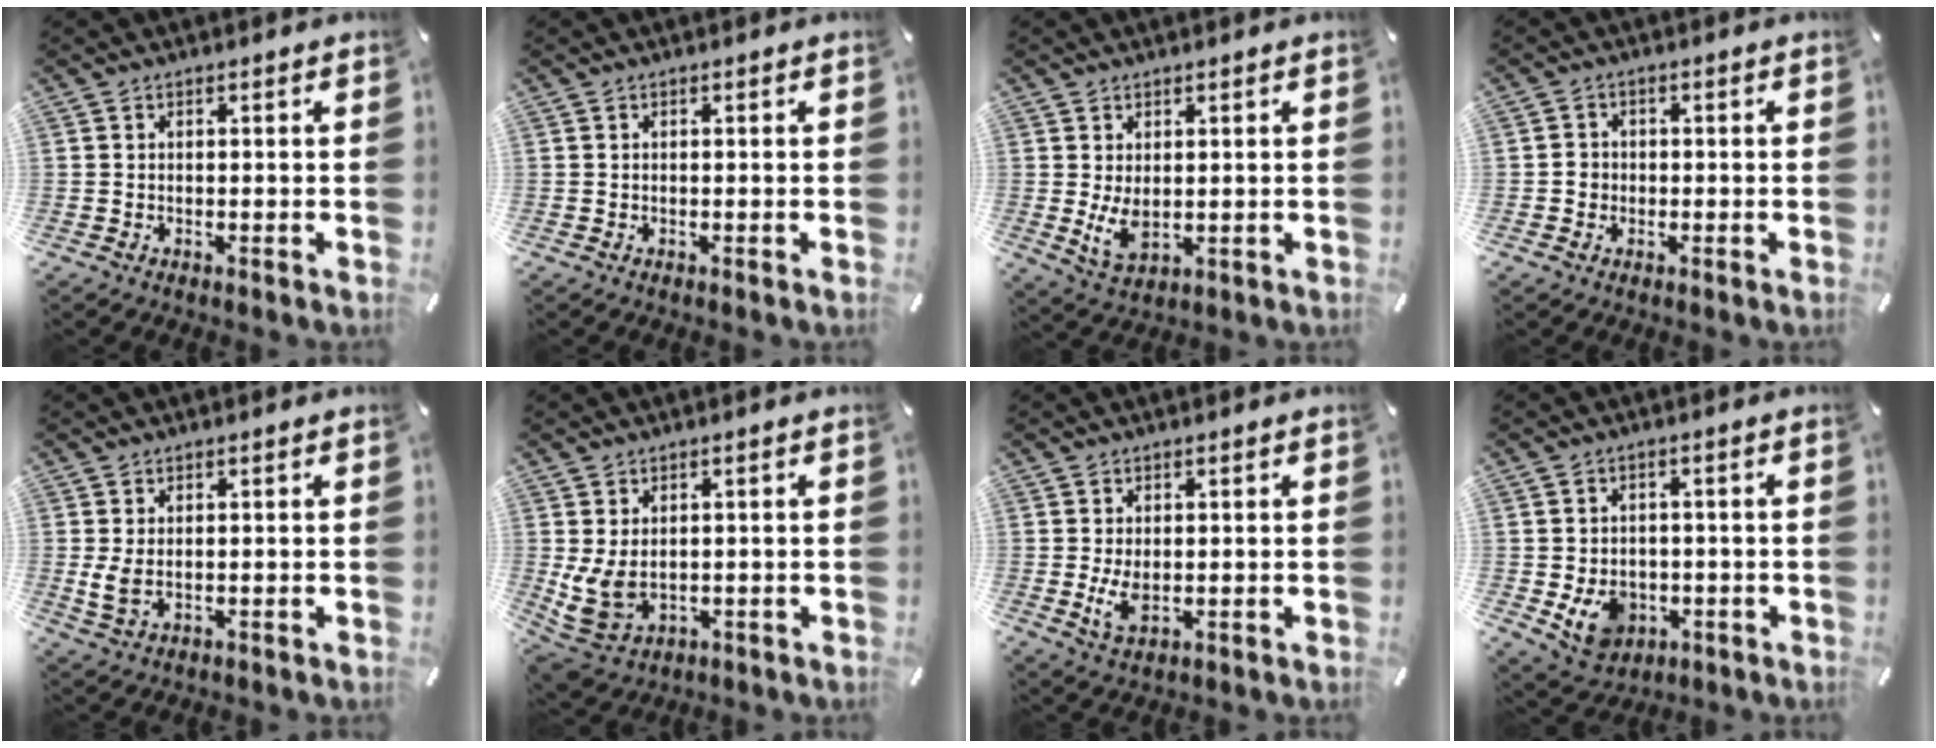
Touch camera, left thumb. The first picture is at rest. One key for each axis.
{"total": 0.0}
{"total": 5.7, "fx": 0.6, "fy": 3.6, "fz": 4.4, "tx": -0.097, "ty": -0.009, "tz": 0.013}
{"total": 2.3, "fx": -0.7, "fy": 2.1, "fz": 0.6, "tx": -0.013, "ty": 0.004, "tz": -0.016}
{"total": 3.8, "fx": 0.4, "fy": 2.2, "fz": 3.0, "tx": -0.064, "ty": -0.007, "tz": 0.005}
{"total": 7.4, "fx": 1.1, "fy": 5.6, "fz": 4.7, "tx": -0.117, "ty": -0.015, "tz": 0.023}
{"total": 4.7, "fx": -0.2, "fy": 2.8, "fz": 3.7, "tx": -0.087, "ty": -0.012, "tz": -0.007}
{"total": 7.7, "fx": -1.8, "fy": 6.5, "fz": 3.7, "tx": -0.065, "ty": 0.005, "tz": -0.031}